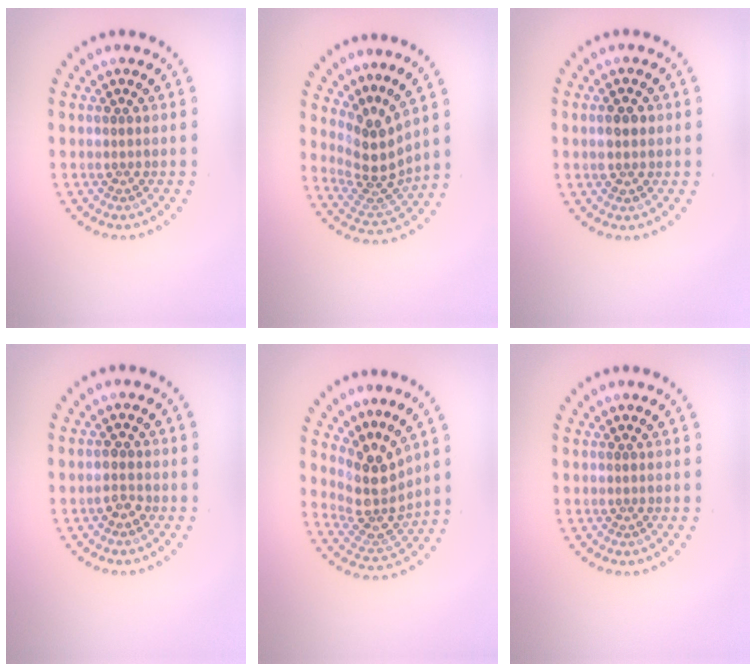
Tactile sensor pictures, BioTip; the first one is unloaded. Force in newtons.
{"total": 3.9, "press": 2.8, "slide": 2.8}
{"total": 1.8, "press": 1.8, "slide": 0.2}
{"total": 1.5, "press": 1.5, "slide": 0.3}
{"total": 4.1, "press": 3.0, "slide": 2.8}
{"total": 0.0}